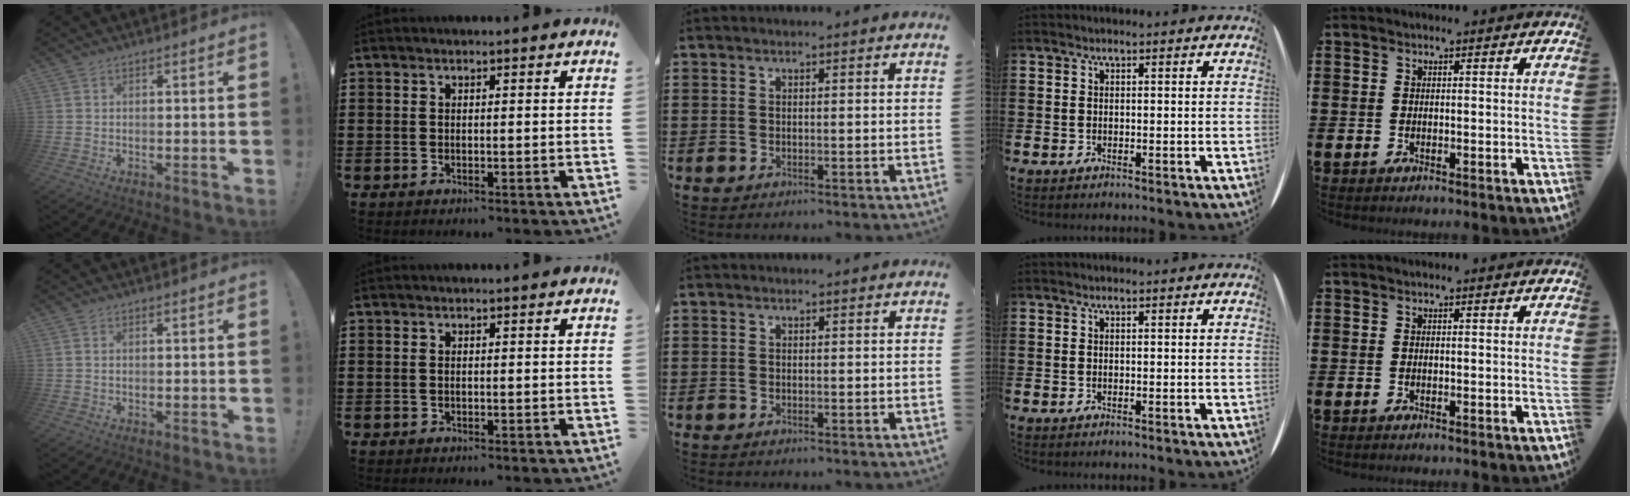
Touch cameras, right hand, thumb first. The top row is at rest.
{"thumb": {"total": 0.6, "force": [0.1, 0.3, 0.4], "torque": [-0.016, 0.004, 0.004]}}